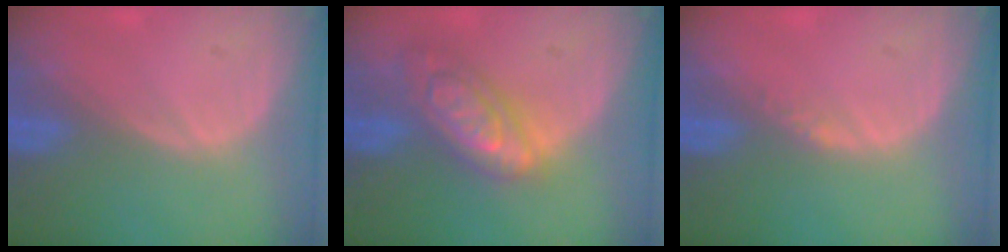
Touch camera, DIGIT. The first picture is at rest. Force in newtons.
{"total": 7.5, "press": 7.5, "slide": 0.4}
{"total": 0.8, "press": 0.6, "slide": 0.4}